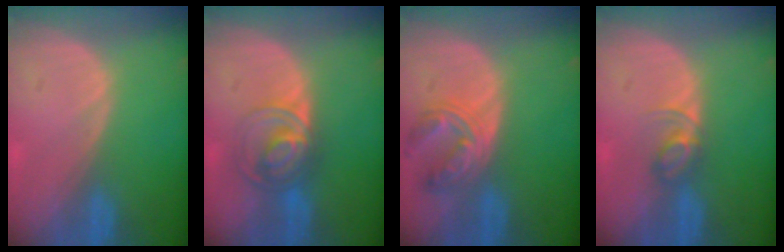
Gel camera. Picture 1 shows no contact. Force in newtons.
{"total": 7.2, "press": 6.1, "slide": 3.9}
{"total": 6.3, "press": 6.2, "slide": 1.1}
{"total": 3.3, "press": 3.2, "slide": 0.4}